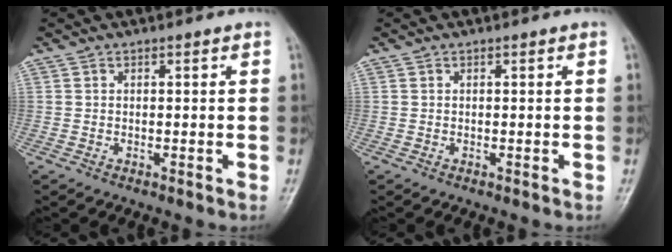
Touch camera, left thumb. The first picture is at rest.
{"total": 0.0}